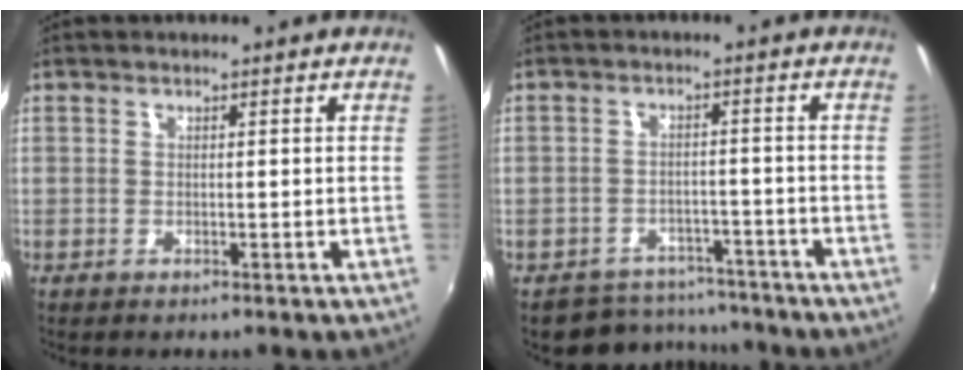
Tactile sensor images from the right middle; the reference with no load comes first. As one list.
[{"total": 7.7, "force": [-6.6, 3.9, 0.2], "torque": [-0.012, 0.022, -0.087]}]